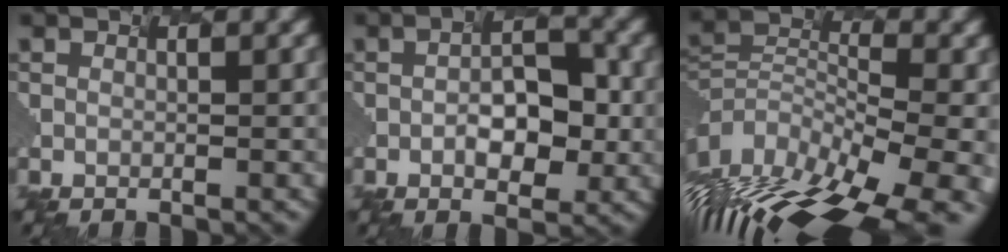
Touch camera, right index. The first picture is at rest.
{"total": 4.0, "force": [-1.2, 2.0, 3.2], "torque": [-0.061, 0.002, -0.018]}
{"total": 13.9, "force": [-8.2, 4.9, 10.1], "torque": [-0.186, 0.020, -0.113]}